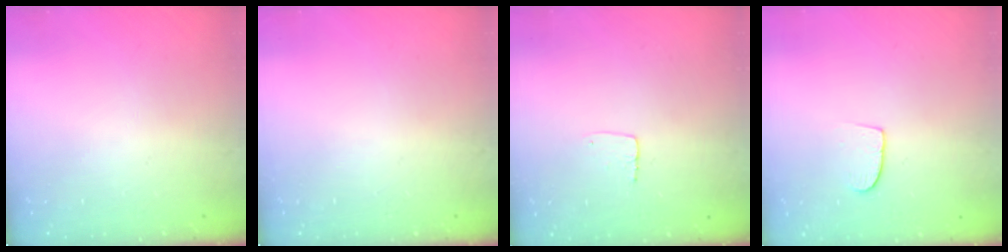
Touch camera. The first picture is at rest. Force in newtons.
{"total": 0.0}
{"total": 4.0, "press": 4.0, "slide": 0.3}
{"total": 6.8, "press": 6.7, "slide": 0.5}